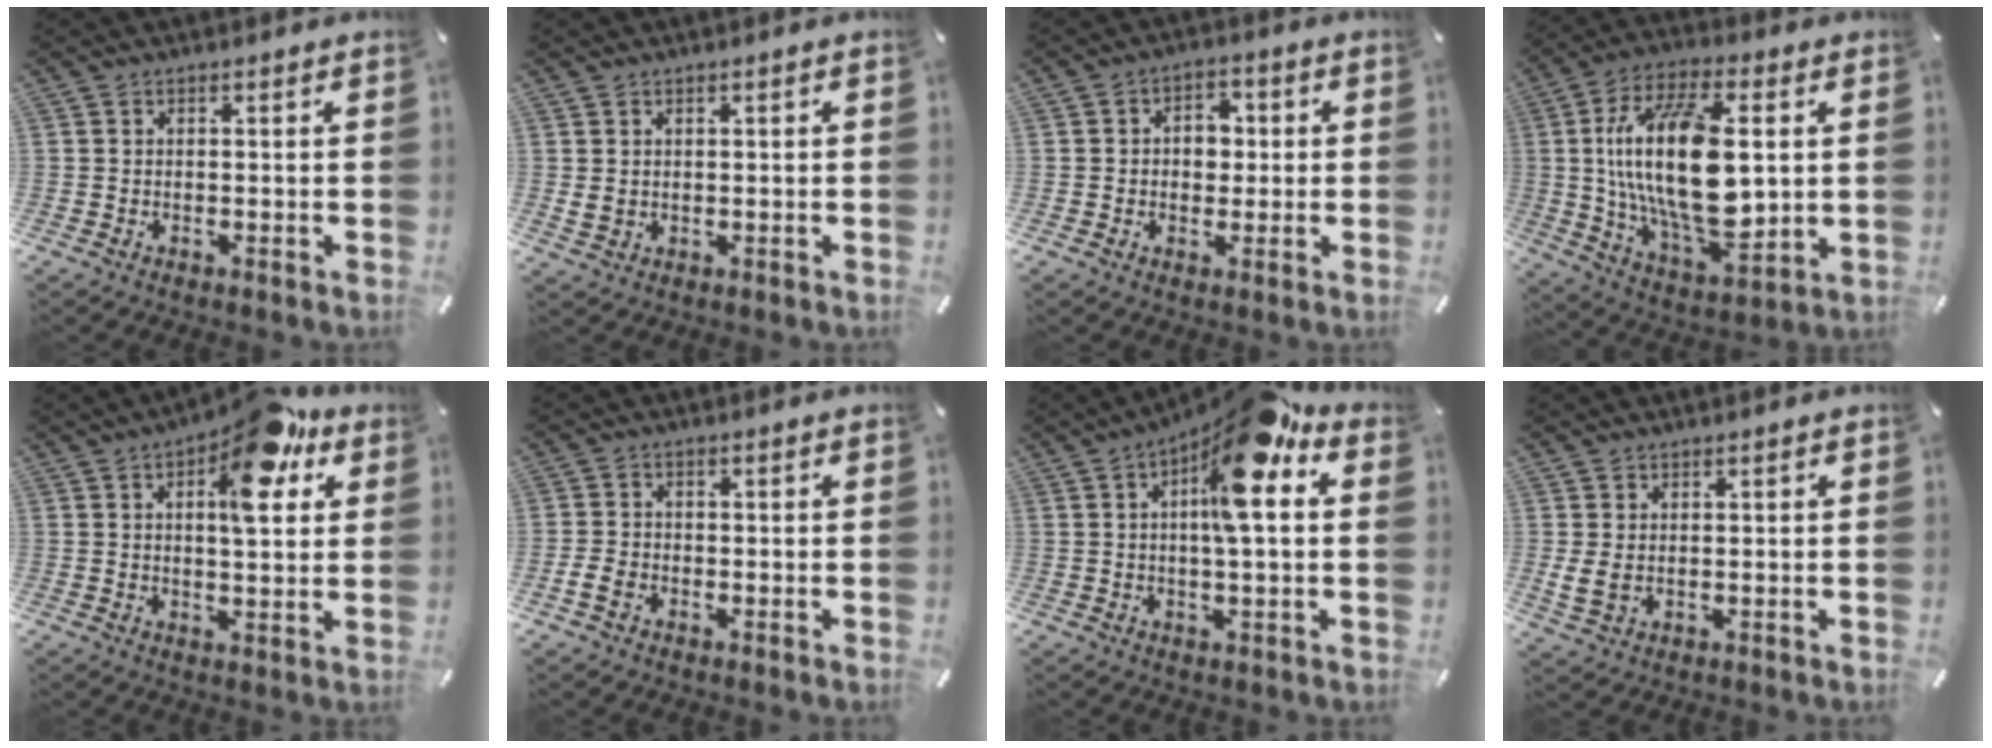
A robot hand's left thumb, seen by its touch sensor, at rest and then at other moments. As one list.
[{"total": 2.1, "force": [0.4, 1.8, 1.0], "torque": [-0.012, 0.000, 0.004]}, {"total": 5.6, "force": [-0.2, 4.5, 3.4], "torque": [-0.045, 0.004, -0.011]}, {"total": 24.3, "force": [2.9, 12.0, 20.9], "torque": [-0.427, -0.020, 0.046]}, {"total": 14.8, "force": [6.9, 6.2, 11.5], "torque": [-0.156, -0.031, 0.110]}, {"total": 3.2, "force": [-1.5, 2.3, 1.8], "torque": [-0.037, 0.006, -0.029]}, {"total": 14.5, "force": [5.4, 3.8, 12.9], "torque": [-0.196, -0.029, 0.084]}, {"total": 3.7, "force": [0.6, 2.6, 2.7], "torque": [-0.049, 0.000, 0.010]}]